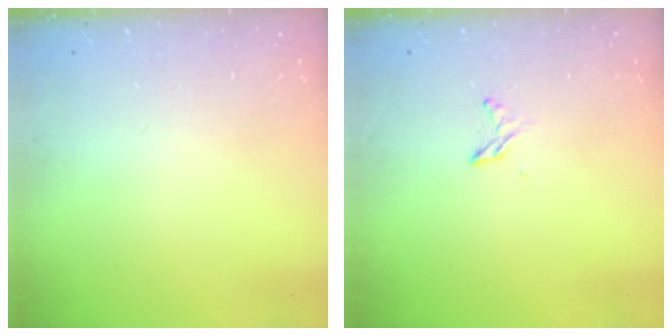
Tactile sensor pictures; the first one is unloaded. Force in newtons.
{"total": 3.9, "press": 3.8, "slide": 0.4}